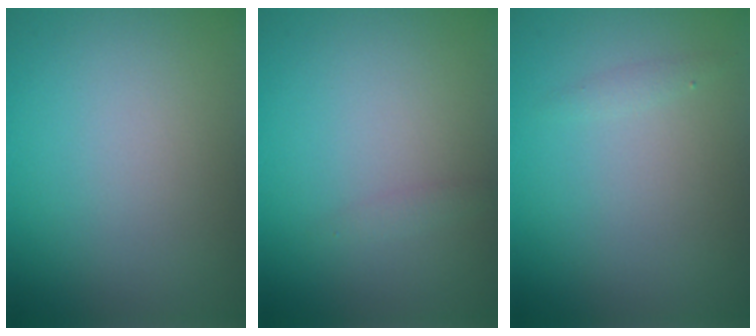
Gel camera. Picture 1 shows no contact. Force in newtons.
{"total": 0.6, "press": 0.6, "slide": 0.0}
{"total": 0.6, "press": 0.6, "slide": 0.0}